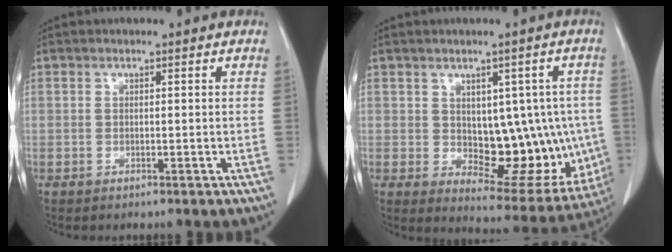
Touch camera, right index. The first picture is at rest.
{"total": 14.9, "force": [-0.6, 7.8, 12.7], "torque": [-0.146, 0.005, 0.019]}